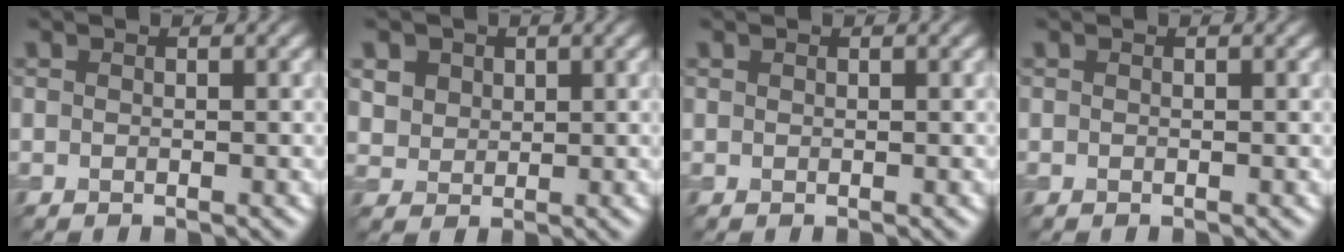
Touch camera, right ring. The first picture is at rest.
{"total": 4.2, "force": [2.2, 3.1, 1.8], "torque": [-0.057, 0.003, 0.043]}
{"total": 0.0}
{"total": 0.0}